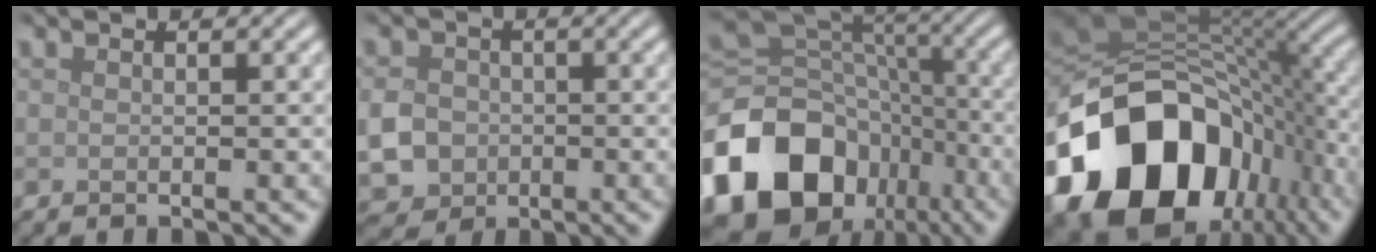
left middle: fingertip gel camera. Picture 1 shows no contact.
{"total": 5.0, "force": [-0.9, 4.5, 2.2], "torque": [-0.054, -0.009, -0.026]}
{"total": 16.5, "force": [-7.8, 12.1, 7.9], "torque": [-0.183, -0.014, -0.137]}
{"total": 19.7, "force": [-7.9, 13.6, 11.8], "torque": [-0.267, -0.033, -0.126]}